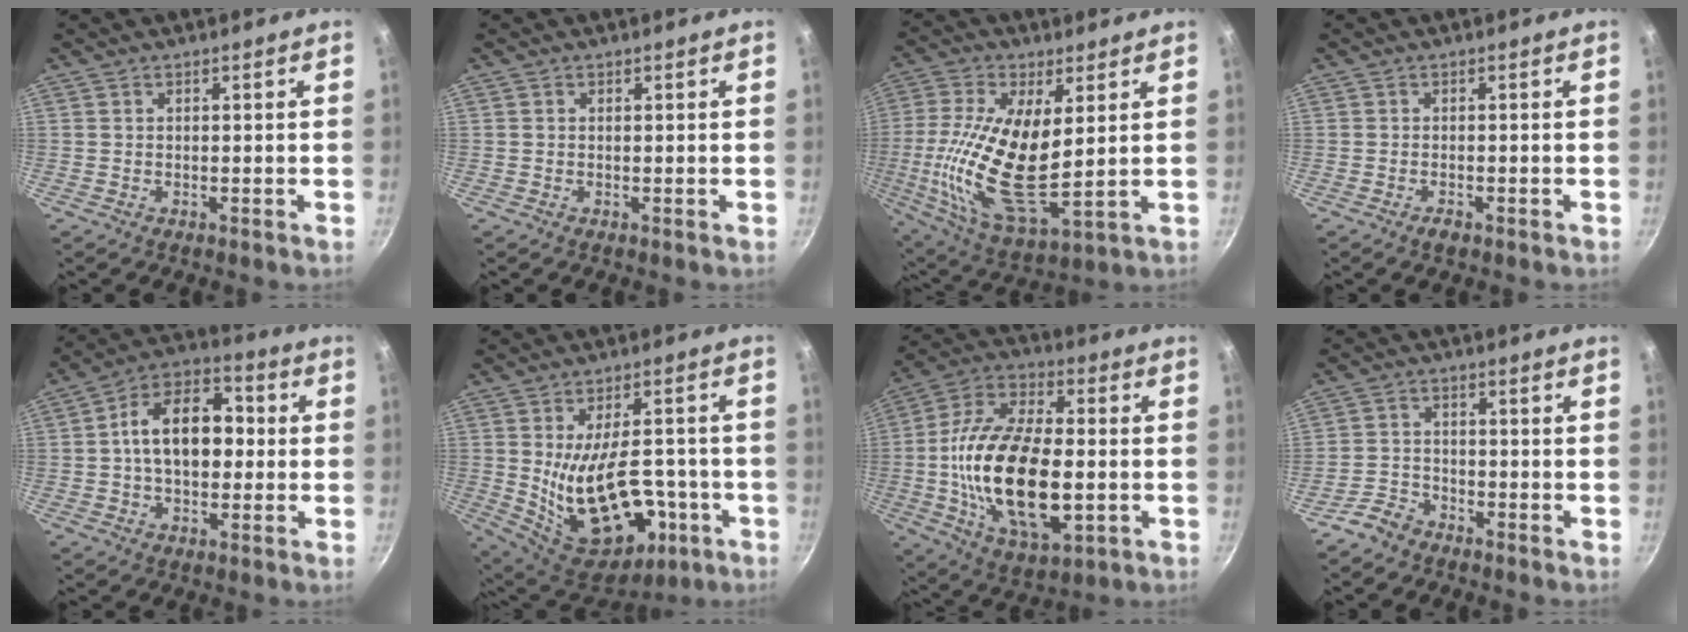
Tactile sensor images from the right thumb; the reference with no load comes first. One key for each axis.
{"total": 0.0}
{"total": 19.8, "fx": 1.6, "fy": 8.1, "fz": 18.0, "tx": -0.369, "ty": -0.027, "tz": 0.030}
{"total": 1.4, "fx": -0.9, "fy": 0.6, "fz": 0.9, "tx": -0.017, "ty": 0.007, "tz": -0.015}
{"total": 15.2, "fx": 0.5, "fy": 9.9, "fz": 11.5, "tx": -0.142, "ty": 0.036, "tz": -0.009}
{"total": 21.0, "fx": -3.9, "fy": 12.1, "fz": 16.7, "tx": -0.239, "ty": 0.003, "tz": -0.029}
{"total": 24.4, "fx": -2.7, "fy": 12.5, "fz": 20.8, "tx": -0.382, "ty": 0.019, "tz": -0.047}
{"total": 4.3, "fx": -3.4, "fy": 2.3, "fz": 1.0, "tx": -0.017, "ty": 0.037, "tz": -0.070}